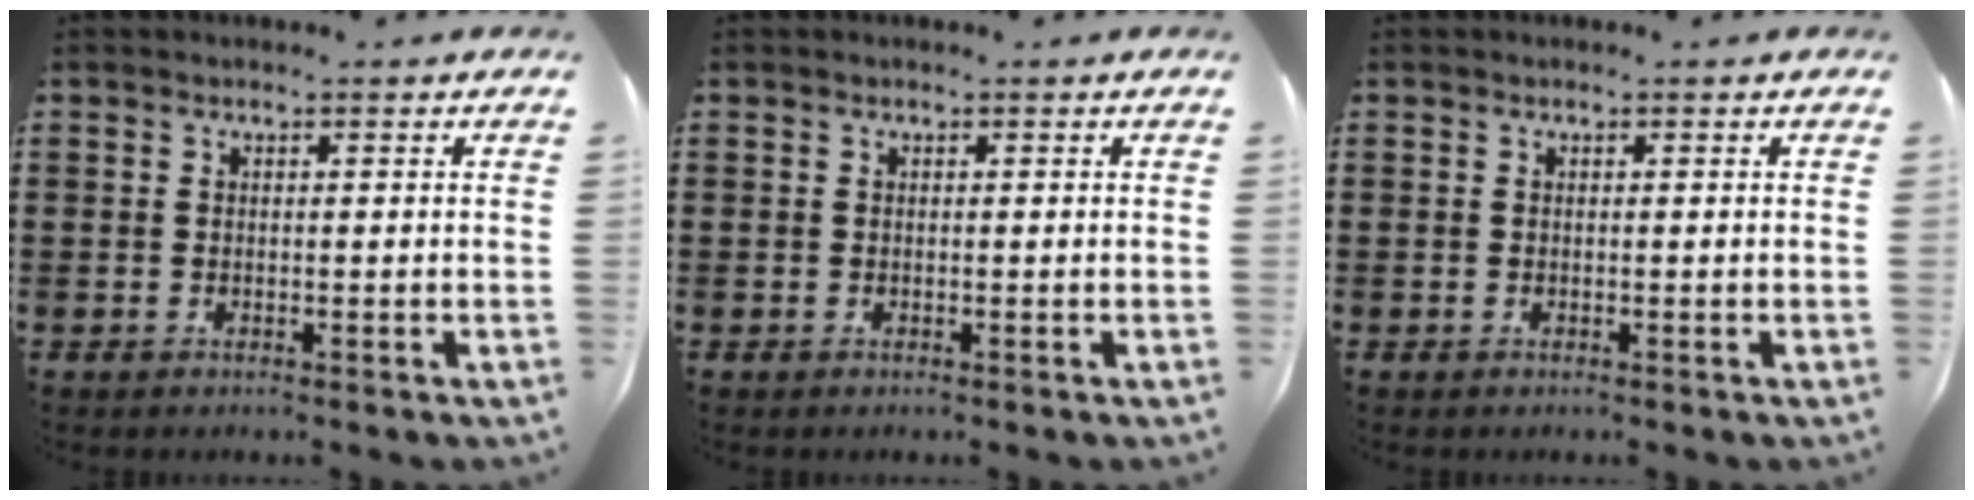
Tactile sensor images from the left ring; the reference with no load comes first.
{"total": 0.0}
{"total": 0.0}